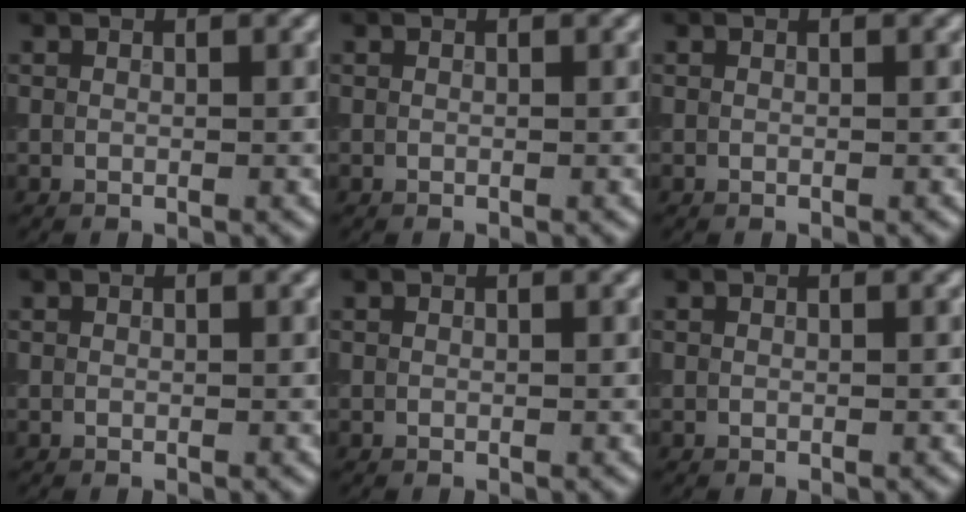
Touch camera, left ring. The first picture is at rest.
{"total": 0.0}
{"total": 0.0}
{"total": 0.0}
{"total": 0.0}
{"total": 0.0}